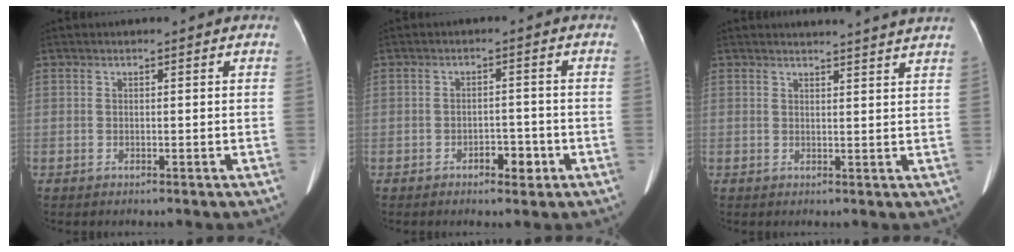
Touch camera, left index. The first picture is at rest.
{"total": 3.1, "force": [-1.7, 1.6, 2.1], "torque": [-0.028, 0.006, -0.022]}
{"total": 8.7, "force": [8.5, -0.8, 2.0], "torque": [-0.017, -0.008, 0.082]}